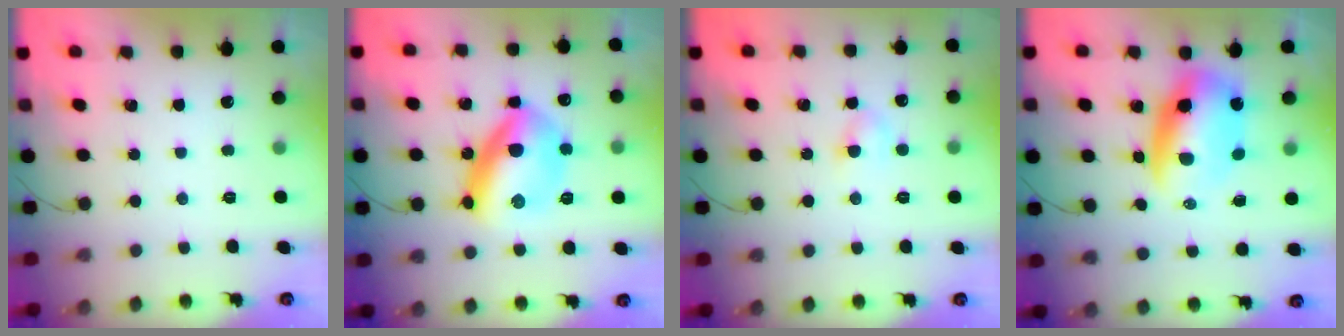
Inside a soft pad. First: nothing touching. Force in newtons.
{"total": 16.4, "press": 16.4, "slide": 0.9}
{"total": 3.5, "press": 3.3, "slide": 1.3}
{"total": 10.8, "press": 10.5, "slide": 2.6}